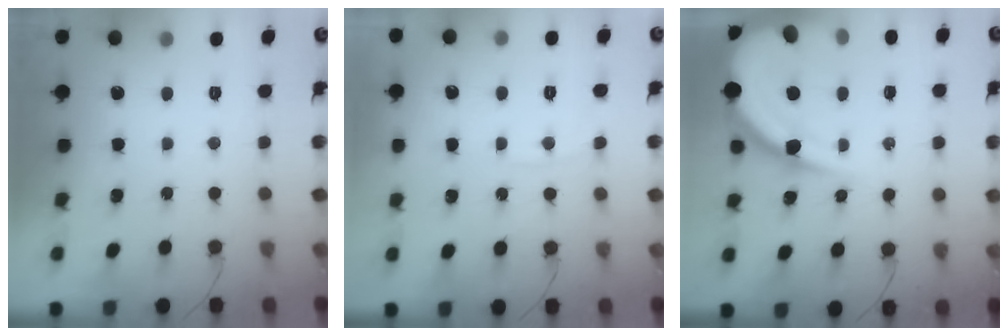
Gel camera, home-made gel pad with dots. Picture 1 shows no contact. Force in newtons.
{"total": 4.4, "press": 4.4, "slide": 0.5}
{"total": 18.4, "press": 18.3, "slide": 2.0}